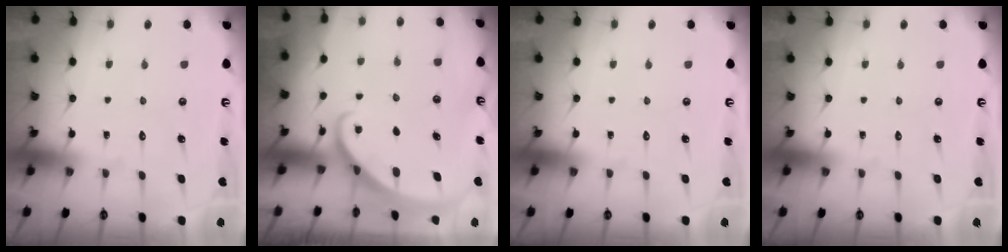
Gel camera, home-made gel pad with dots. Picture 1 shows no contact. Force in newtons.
{"total": 1.7, "press": 1.7, "slide": 0.1}
{"total": 0.0}
{"total": 0.0}